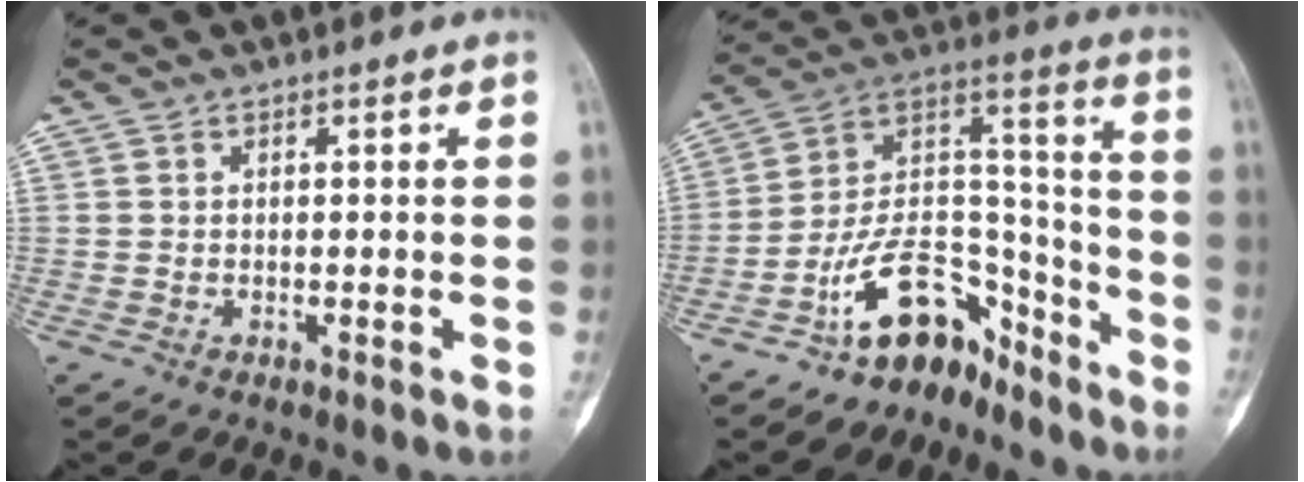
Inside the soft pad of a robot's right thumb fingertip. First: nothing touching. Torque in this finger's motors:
{"motor_torque": [3.11, -0.74, 1.22, -1.56, 0.05]}